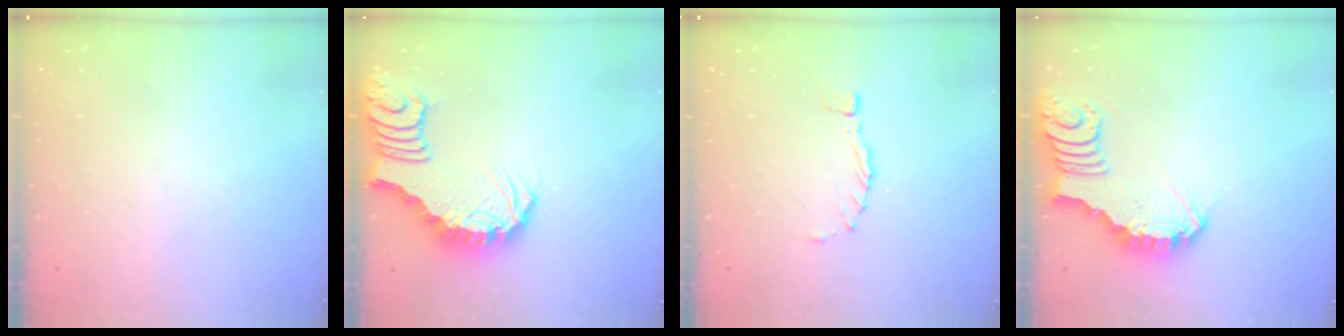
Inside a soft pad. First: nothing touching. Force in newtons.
{"total": 3.5, "press": 3.4, "slide": 0.8}
{"total": 0.8, "press": 0.7, "slide": 0.3}
{"total": 3.7, "press": 3.7, "slide": 0.1}